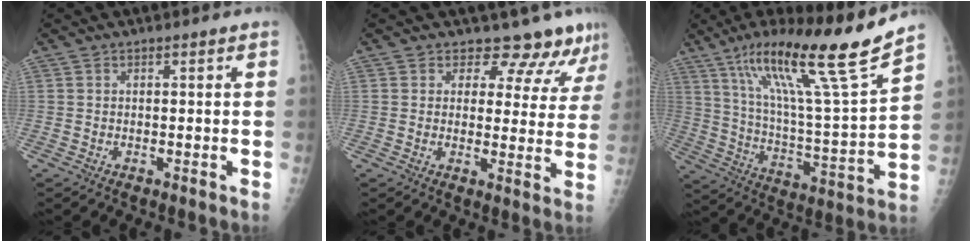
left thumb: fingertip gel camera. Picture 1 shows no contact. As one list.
[{"total": 9.7, "force": [8.8, 4.1, 1.1], "torque": [0.034, -0.052, 0.085]}, {"total": 23.2, "force": [15.8, 1.0, 17.0], "torque": [-0.256, -0.061, 0.272]}]